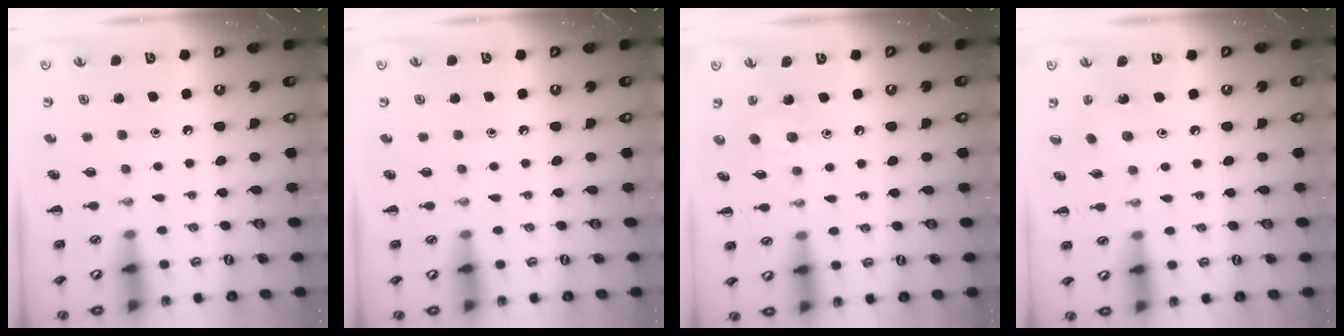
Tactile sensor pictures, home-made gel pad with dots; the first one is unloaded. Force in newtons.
{"total": 0.0}
{"total": 8.8, "press": 8.6, "slide": 1.8}
{"total": 2.2, "press": 2.0, "slide": 0.7}